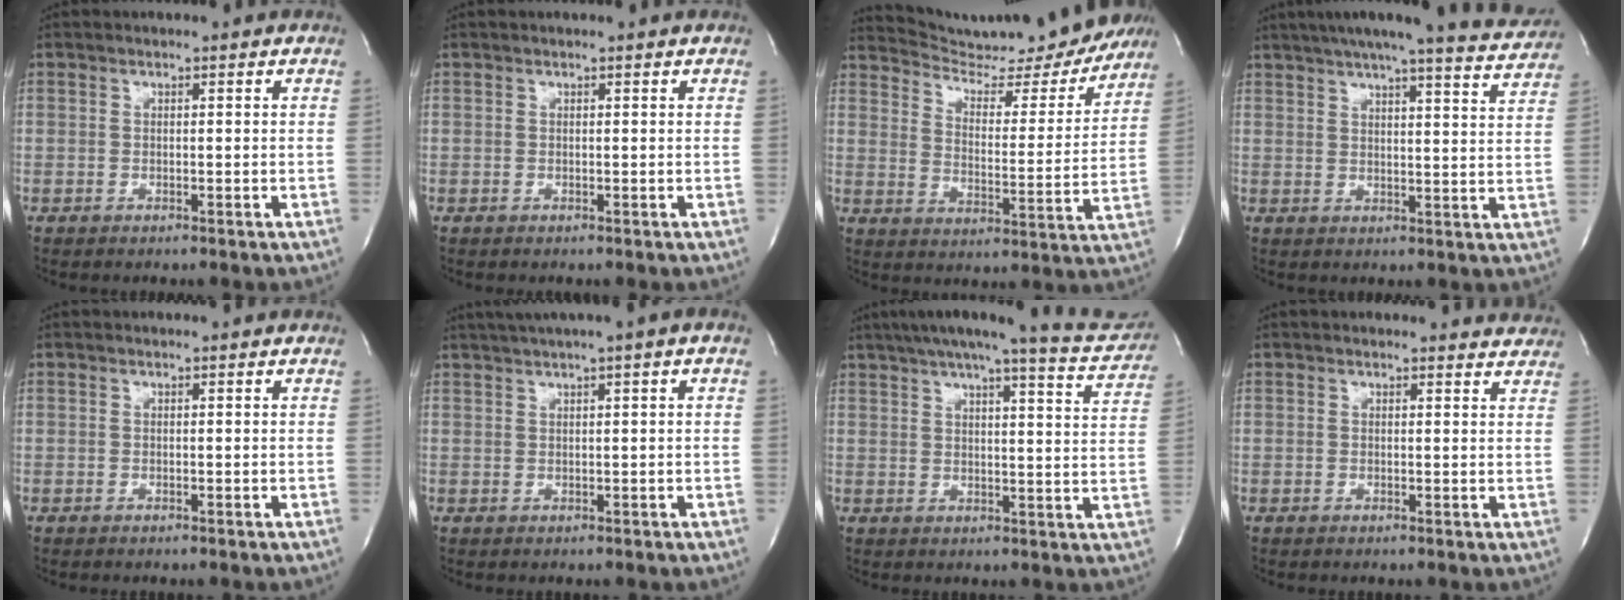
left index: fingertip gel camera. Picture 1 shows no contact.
{"total": 0.8, "force": [0.8, 0.0, 0.3], "torque": [-0.004, 0.006, 0.008]}
{"total": 18.7, "force": [18.0, 2.2, 4.5], "torque": [-0.070, -0.040, 0.247]}
{"total": 18.4, "force": [16.8, 1.0, 7.3], "torque": [-0.107, -0.026, 0.201]}
{"total": 0.0}
{"total": 5.1, "force": [3.0, -0.4, 4.1], "torque": [-0.074, 0.023, 0.051]}
{"total": 16.7, "force": [14.8, 1.5, 7.6], "torque": [-0.103, -0.009, 0.177]}
{"total": 5.8, "force": [5.6, 1.2, 0.4], "torque": [0.013, -0.005, 0.037]}